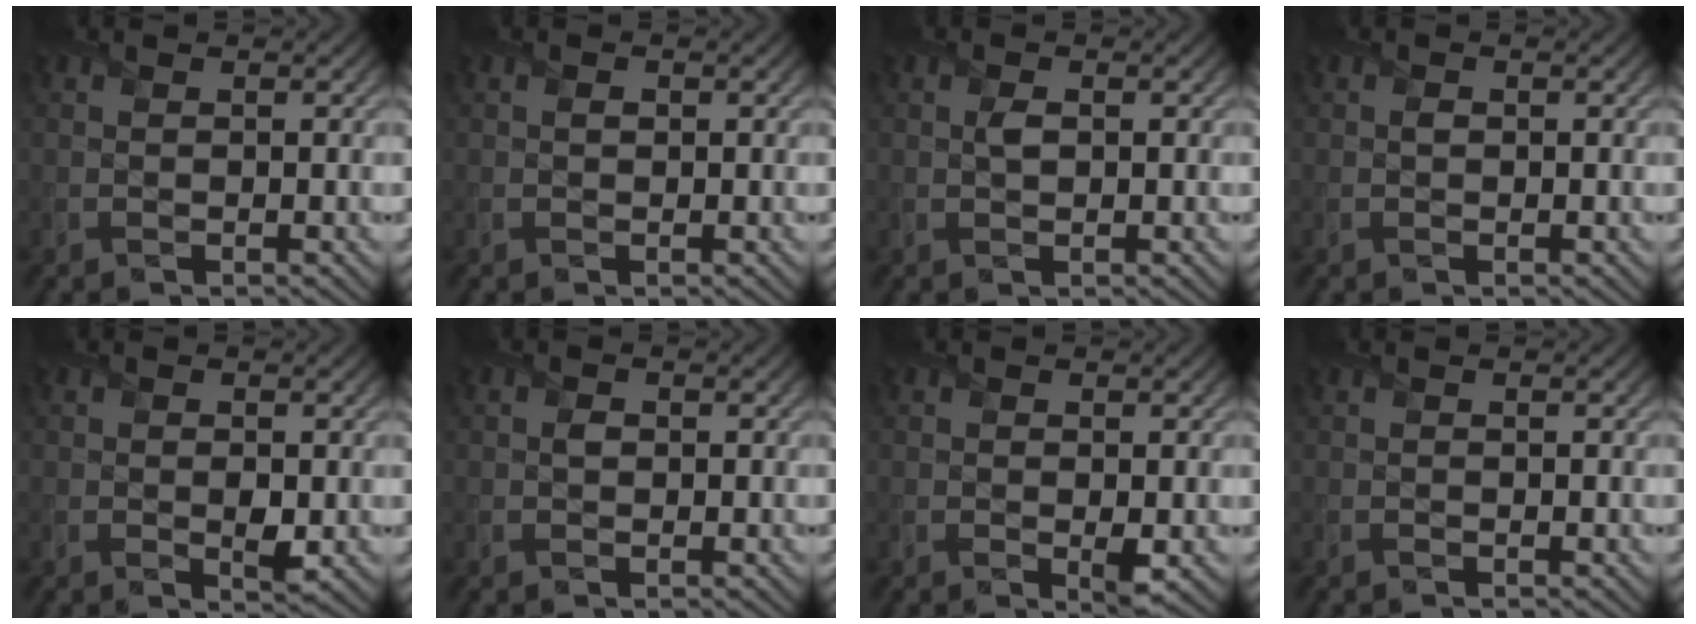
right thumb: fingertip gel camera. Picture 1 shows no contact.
{"total": 0.6, "force": [0.1, 0.5, 0.3], "torque": [-0.005, -0.002, 0.000]}
{"total": 1.3, "force": [0.2, 0.8, 1.0], "torque": [-0.023, 0.001, 0.004]}
{"total": 0.6, "force": [0.0, 0.5, 0.3], "torque": [-0.003, -0.004, -0.001]}
{"total": 1.9, "force": [-0.2, 1.2, 1.5], "torque": [-0.028, -0.008, 0.000]}
{"total": 0.9, "force": [0.0, 0.7, 0.5], "torque": [-0.008, -0.003, -0.002]}
{"total": 1.6, "force": [-0.2, 0.9, 1.3], "torque": [-0.023, -0.010, -0.001]}
{"total": 0.0}